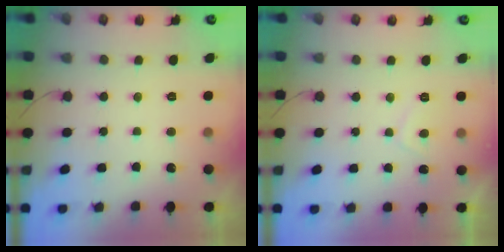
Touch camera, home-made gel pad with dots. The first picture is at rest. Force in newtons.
{"total": 2.1, "press": 2.0, "slide": 0.7}